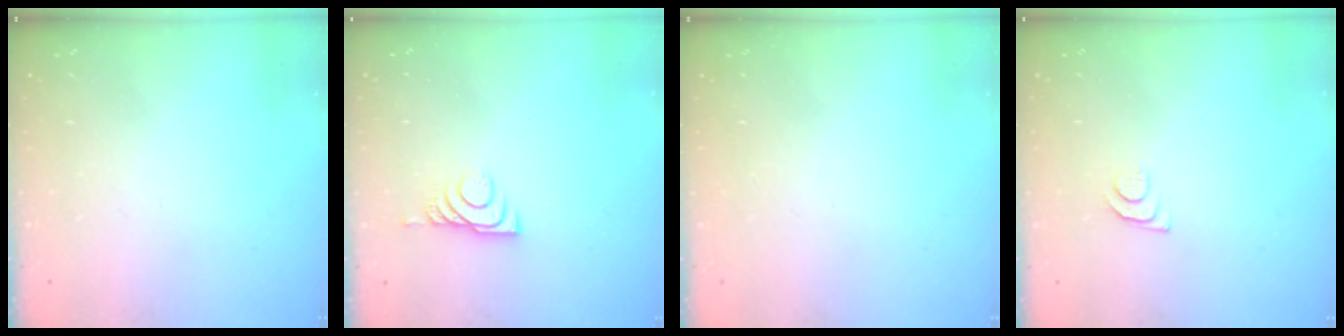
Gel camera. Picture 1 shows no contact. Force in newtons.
{"total": 5.8, "press": 5.7, "slide": 0.8}
{"total": 1.5, "press": 1.5, "slide": 0.1}
{"total": 5.4, "press": 5.4, "slide": 0.7}